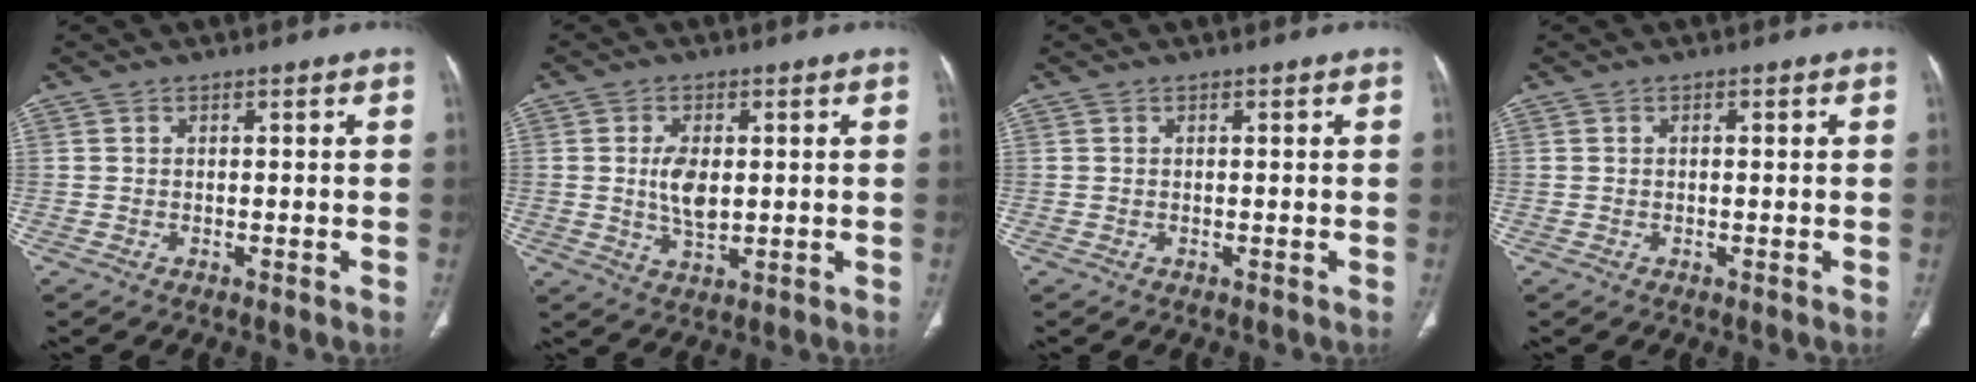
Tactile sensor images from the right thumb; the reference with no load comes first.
{"total": 6.2, "force": [0.5, 3.4, 5.2], "torque": [-0.093, -0.007, 0.013]}
{"total": 0.0}
{"total": 0.8, "force": [0.1, 0.3, 0.7], "torque": [-0.014, 0.004, 0.002]}